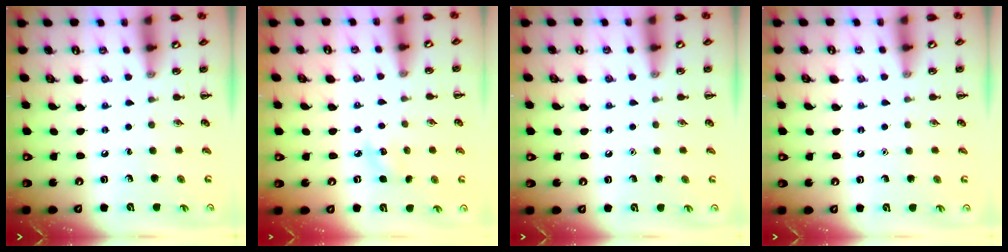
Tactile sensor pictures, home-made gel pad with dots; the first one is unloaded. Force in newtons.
{"total": 4.9, "press": 4.7, "slide": 1.4}
{"total": 1.5, "press": 1.5, "slide": 0.1}
{"total": 1.6, "press": 1.6, "slide": 0.1}